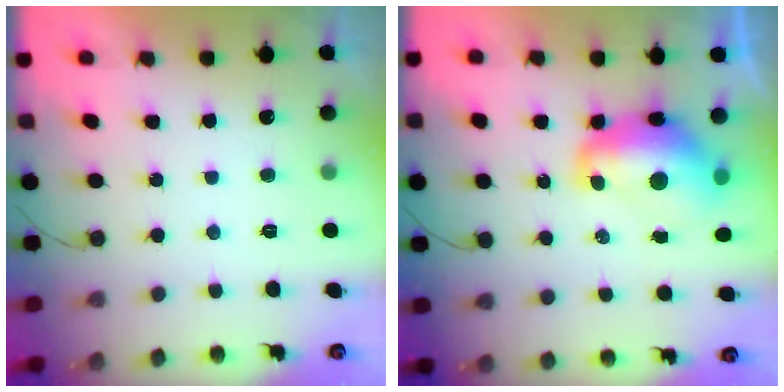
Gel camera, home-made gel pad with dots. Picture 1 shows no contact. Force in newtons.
{"total": 13.6, "press": 13.5, "slide": 1.5}